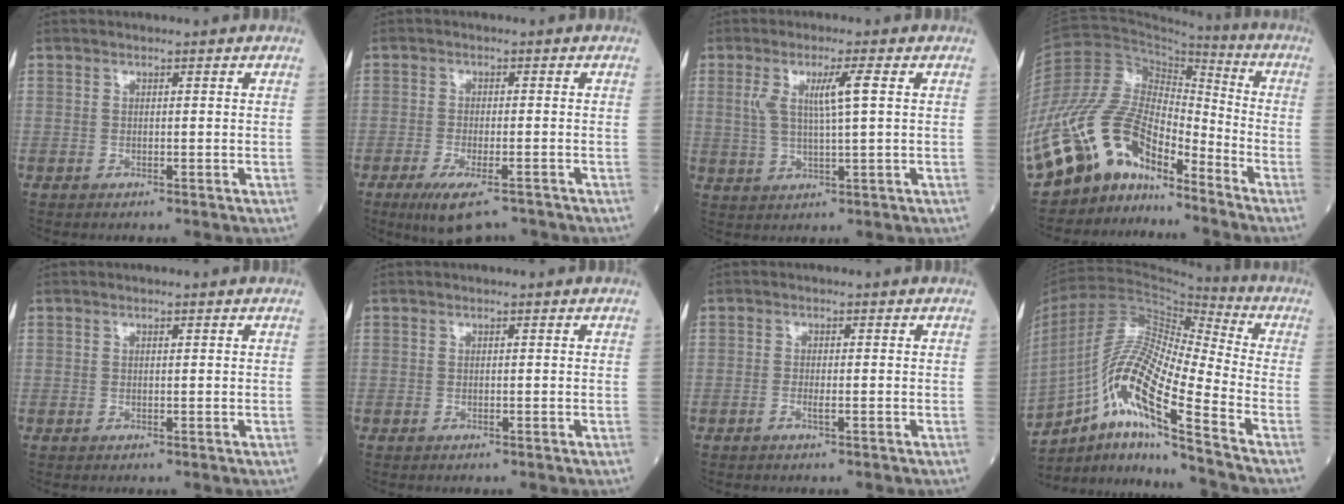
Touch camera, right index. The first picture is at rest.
{"total": 6.8, "force": [-5.0, 1.6, 4.4], "torque": [-0.072, -0.014, -0.081]}
{"total": 5.5, "force": [1.6, -0.1, 5.3], "torque": [-0.105, 0.004, 0.036]}
{"total": 19.3, "force": [-14.2, 8.6, 9.8], "torque": [-0.211, 0.051, -0.259]}
{"total": 0.0}
{"total": 0.0}
{"total": 1.0, "force": [-0.6, 0.1, 0.8], "torque": [-0.019, 0.000, -0.012]}
{"total": 15.8, "force": [-8.7, 1.0, 13.2], "torque": [-0.261, -0.001, -0.157]}